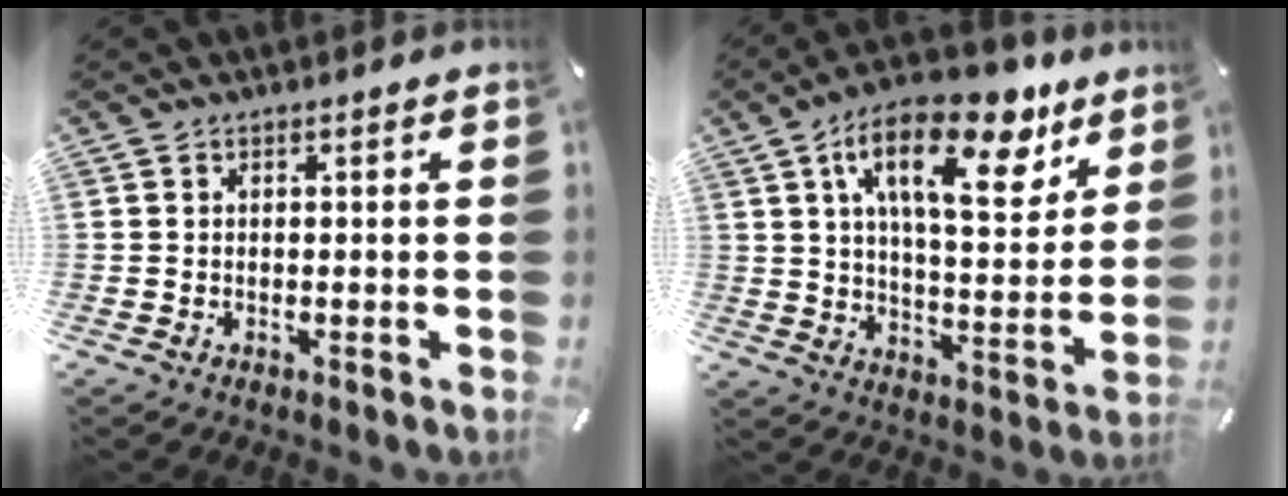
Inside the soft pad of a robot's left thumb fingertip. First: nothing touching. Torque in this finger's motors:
{"motor_torque": [2.25, 2.25, 1.52, -1.25, 0.51]}